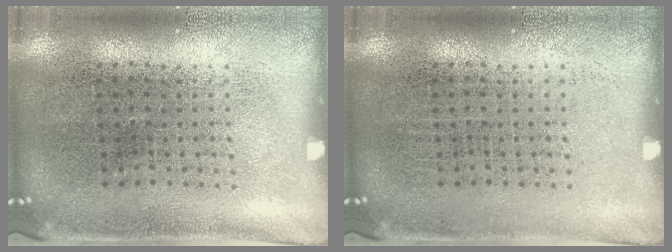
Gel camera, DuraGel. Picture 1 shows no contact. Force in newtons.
{"total": 0.0}